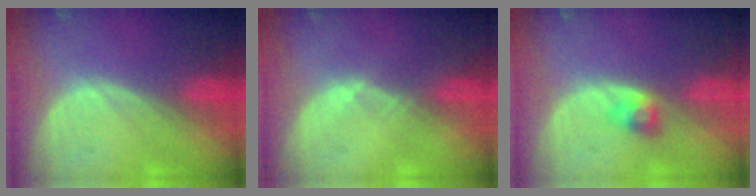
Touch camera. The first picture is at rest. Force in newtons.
{"total": 0.6, "press": 0.5, "slide": 0.3}
{"total": 2.7, "press": 2.4, "slide": 1.1}